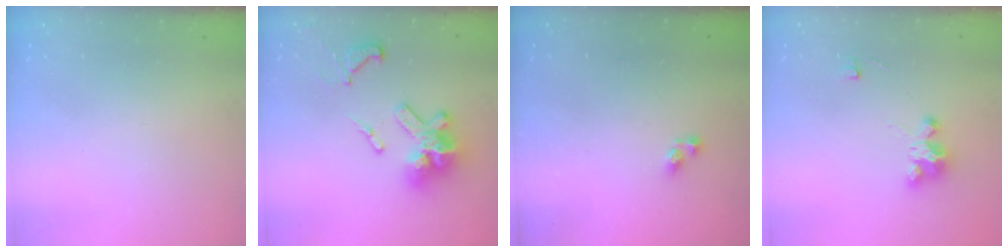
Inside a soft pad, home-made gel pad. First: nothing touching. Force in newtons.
{"total": 18.8, "press": 18.8, "slide": 1.6}
{"total": 4.1, "press": 4.1, "slide": 0.5}
{"total": 4.9, "press": 4.8, "slide": 0.2}